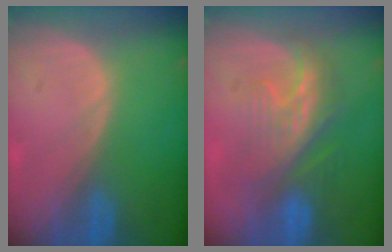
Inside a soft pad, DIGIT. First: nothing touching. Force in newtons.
{"total": 7.9, "press": 7.8, "slide": 1.3}